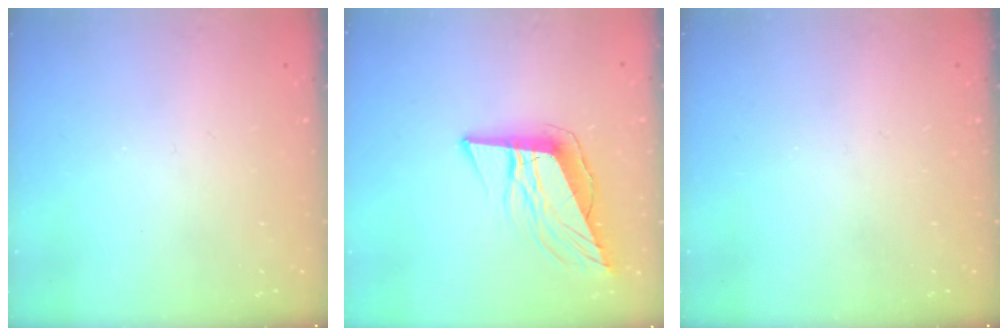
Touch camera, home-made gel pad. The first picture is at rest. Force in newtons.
{"total": 11.7, "press": 11.2, "slide": 3.6}
{"total": 0.0}